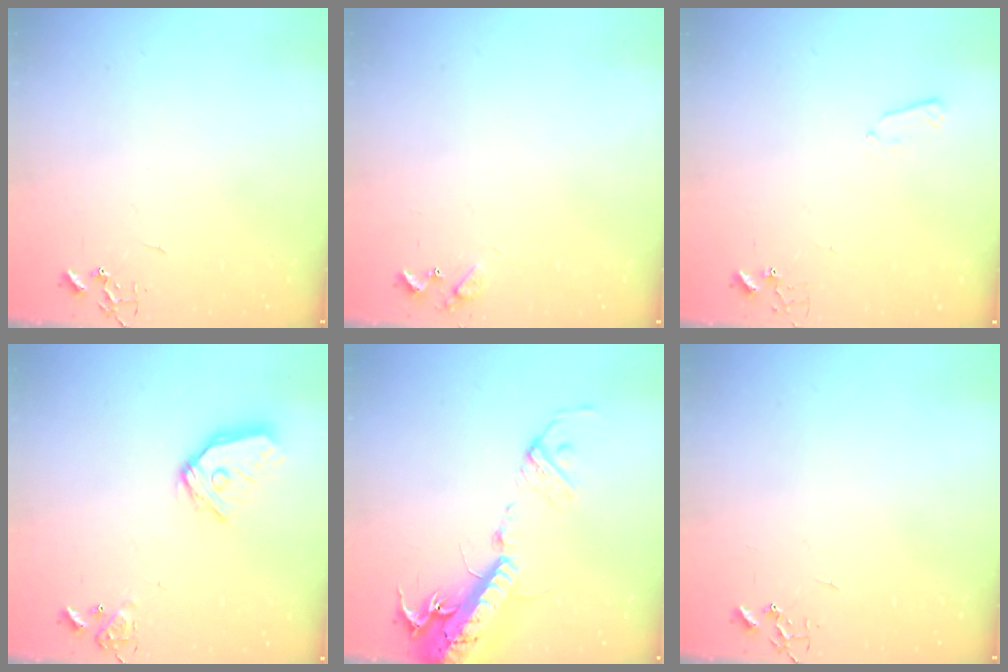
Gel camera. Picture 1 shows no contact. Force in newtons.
{"total": 7.0, "press": 7.0, "slide": 0.6}
{"total": 3.7, "press": 3.6, "slide": 0.5}
{"total": 13.7, "press": 13.6, "slide": 1.7}
{"total": 20.6, "press": 20.2, "slide": 4.3}
{"total": 0.0}